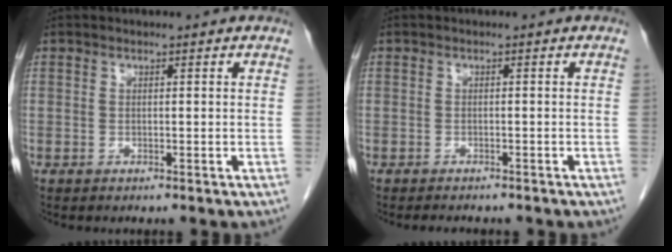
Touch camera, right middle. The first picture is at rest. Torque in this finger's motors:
{"motor_torque": [0.15, -0.13, 0.02, 0.01]}